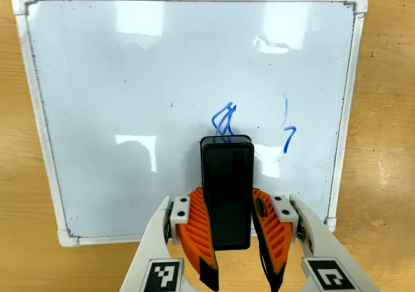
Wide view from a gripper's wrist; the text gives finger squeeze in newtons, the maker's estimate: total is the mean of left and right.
{"total": 8.4, "left": 7.2, "right": 9.5}